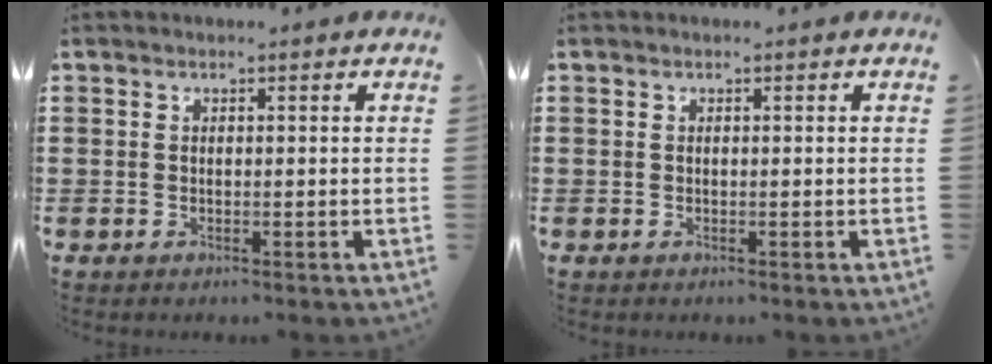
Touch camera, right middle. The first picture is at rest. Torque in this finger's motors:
{"motor_torque": [-0.79, -0.62, 0.09, -0.01]}